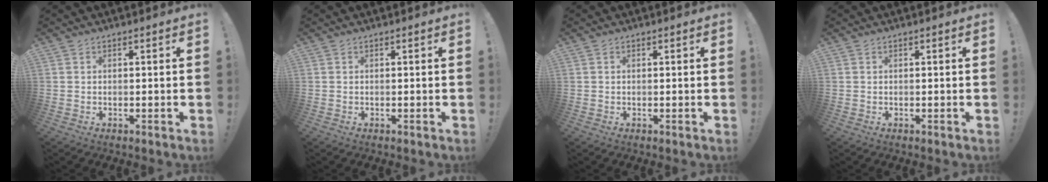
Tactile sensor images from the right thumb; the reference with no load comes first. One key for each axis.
{"total": 0.0}
{"total": 0.0}
{"total": 0.0}